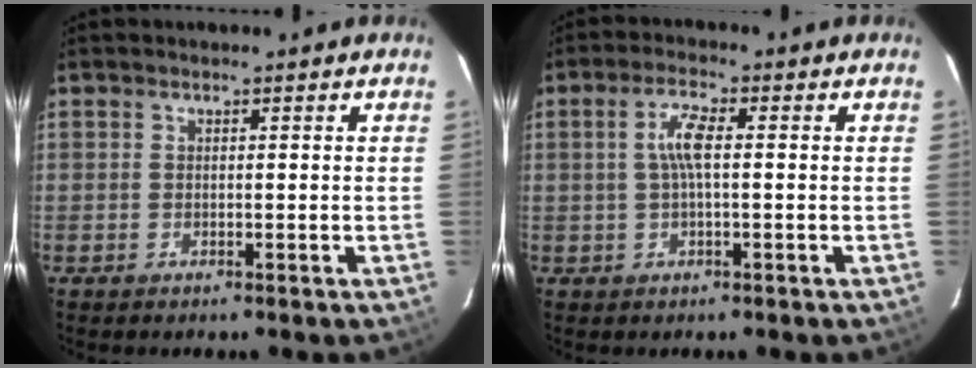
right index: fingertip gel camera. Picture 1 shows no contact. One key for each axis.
{"total": 4.5, "fx": 0.3, "fy": 1.0, "fz": 4.4, "tx": -0.085, "ty": 0.007, "tz": 0.006}